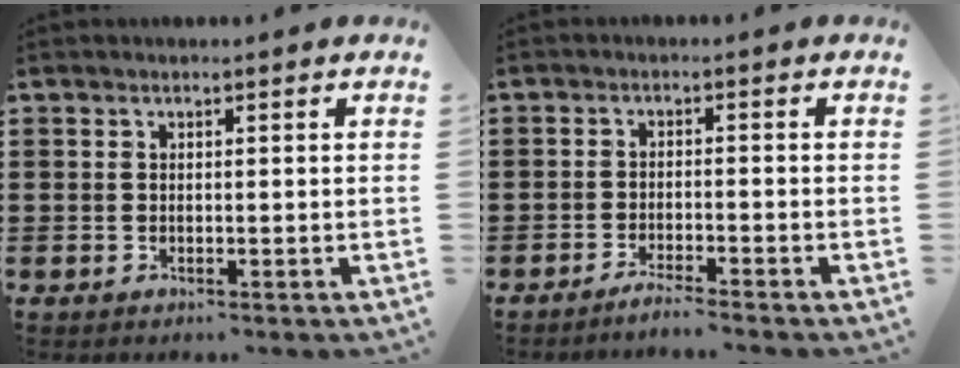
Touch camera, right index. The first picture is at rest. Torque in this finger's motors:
{"motor_torque": [-0.36, 1.02, -0.02, 0.00]}